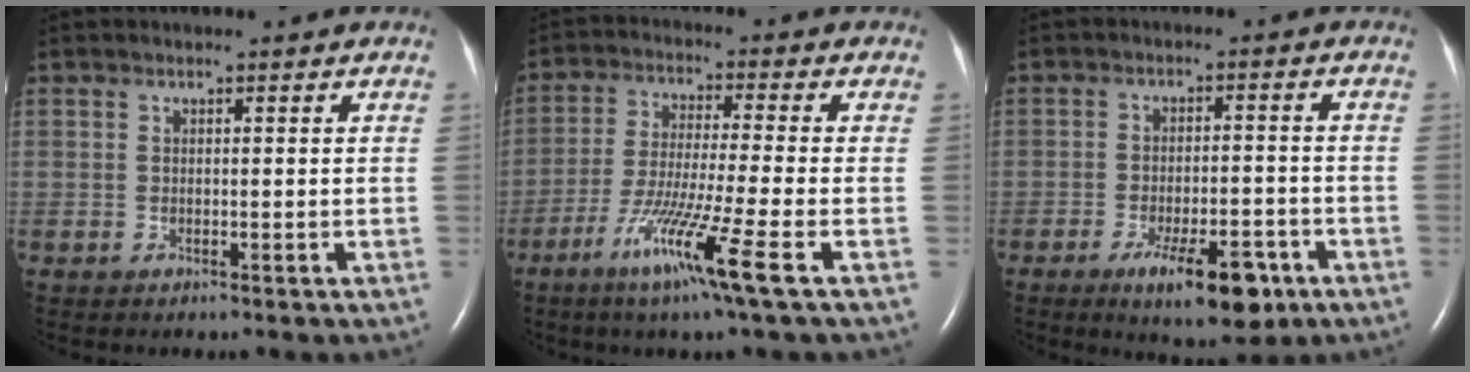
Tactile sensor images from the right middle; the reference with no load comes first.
{"total": 11.5, "force": [-5.8, -1.6, 9.8], "torque": [-0.189, -0.038, -0.108]}
{"total": 9.5, "force": [-5.3, 2.7, 7.4], "torque": [-0.116, -0.009, -0.073]}